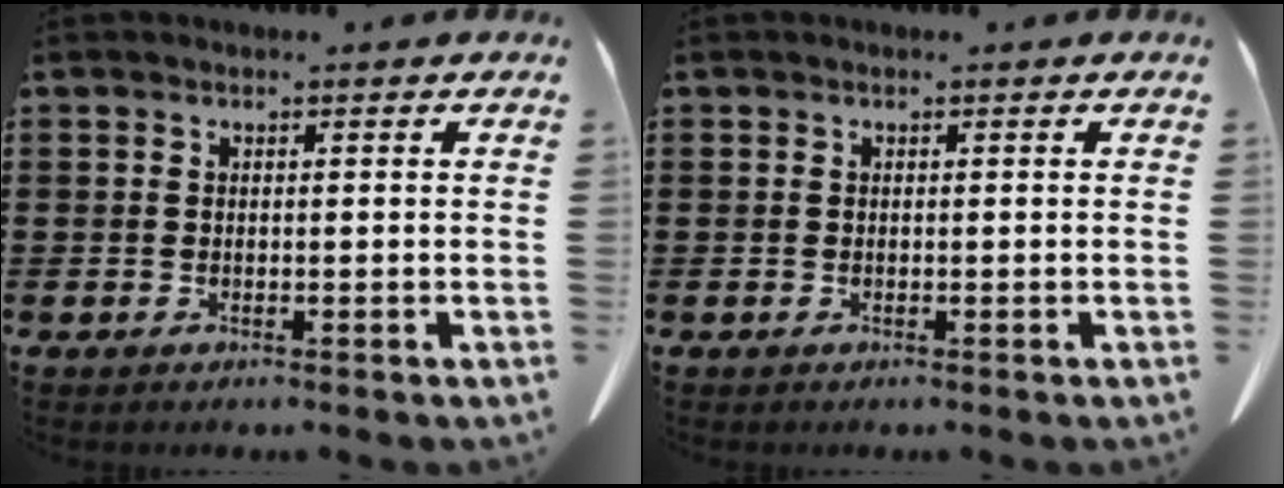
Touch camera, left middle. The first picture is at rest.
{"total": 0.0}